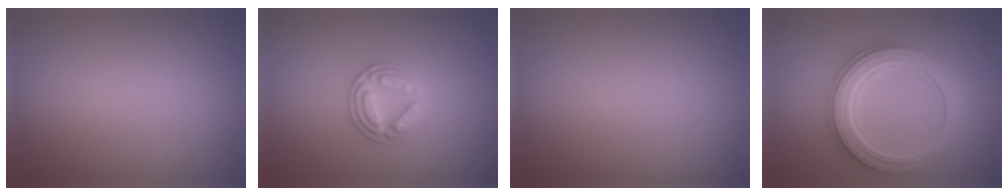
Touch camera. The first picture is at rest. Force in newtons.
{"total": 3.1, "press": 2.9, "slide": 1.1}
{"total": 0.0}
{"total": 5.4, "press": 5.3, "slide": 1.0}